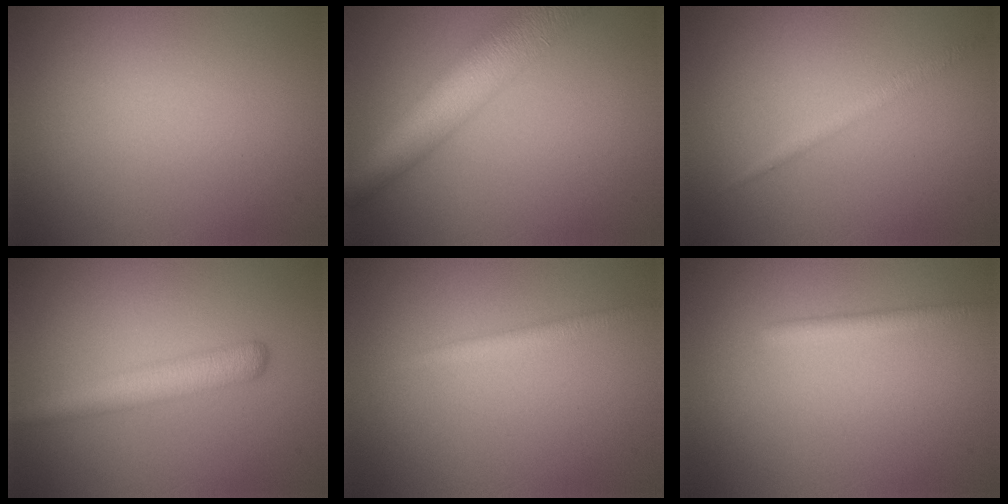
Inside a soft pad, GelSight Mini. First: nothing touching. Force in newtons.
{"total": 8.4, "press": 8.4, "slide": 0.3}
{"total": 1.4, "press": 1.4, "slide": 0.1}
{"total": 3.5, "press": 3.5, "slide": 0.1}
{"total": 1.8, "press": 1.7, "slide": 0.1}
{"total": 1.4, "press": 1.4, "slide": 0.2}